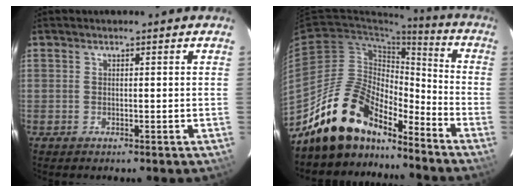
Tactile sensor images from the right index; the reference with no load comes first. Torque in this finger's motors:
{"motor_torque": [0.73, -0.76, 1.05, 0.21]}